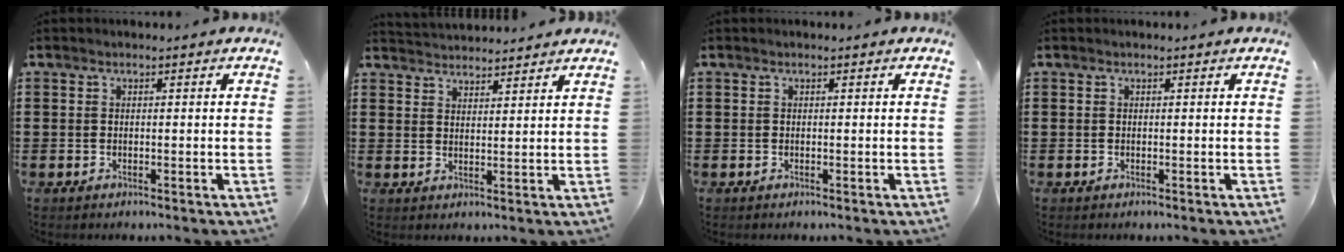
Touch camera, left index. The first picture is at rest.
{"total": 2.9, "force": [2.9, 0.0, -0.4], "torque": [-0.001, -0.011, 0.055]}
{"total": 0.0}
{"total": 0.0}